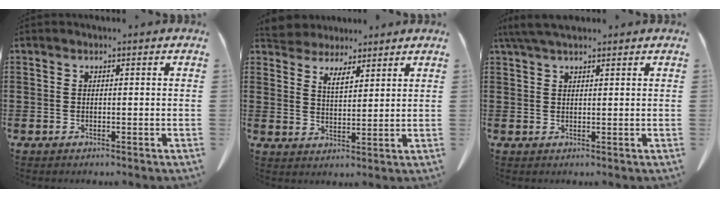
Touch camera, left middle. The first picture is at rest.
{"total": 4.7, "force": [4.2, 1.9, 1.0], "torque": [-0.037, -0.007, 0.076]}
{"total": 3.9, "force": [3.0, 0.9, 2.3], "torque": [-0.052, 0.002, 0.056]}